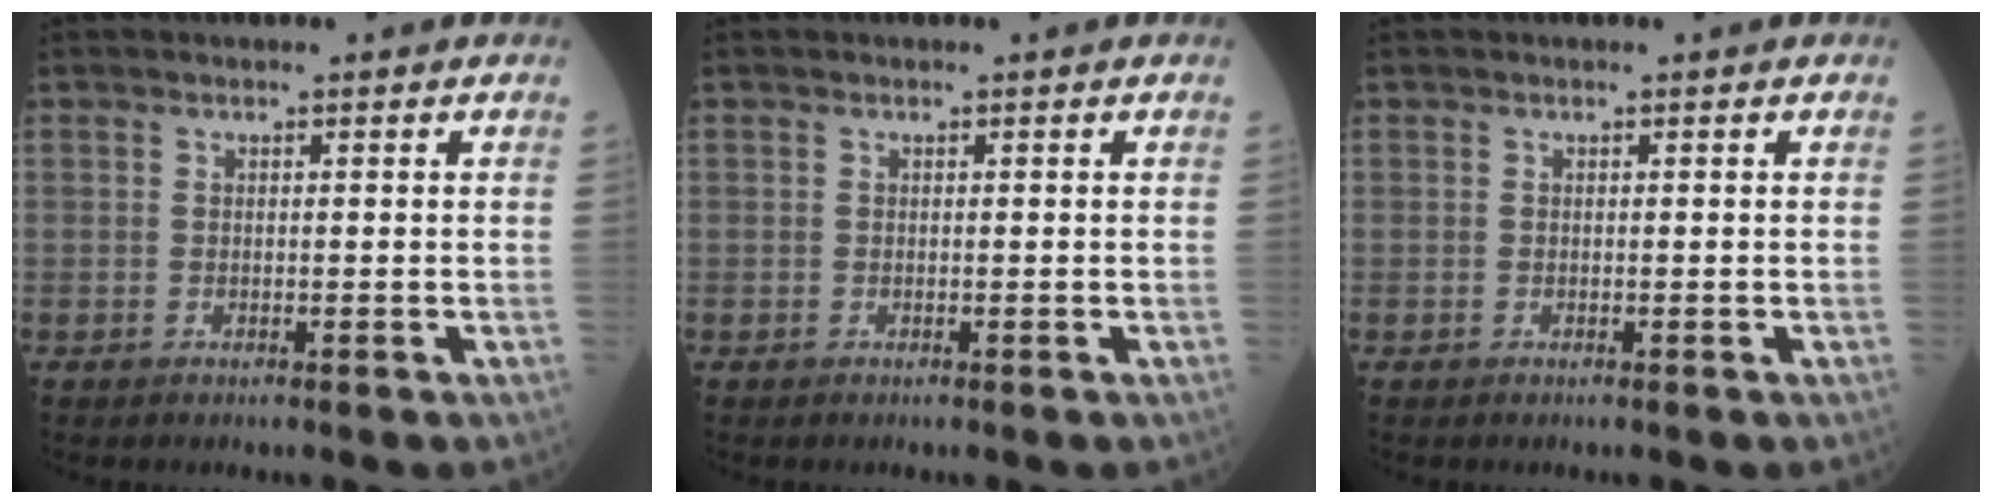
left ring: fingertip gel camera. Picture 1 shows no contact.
{"total": 0.0}
{"total": 0.0}